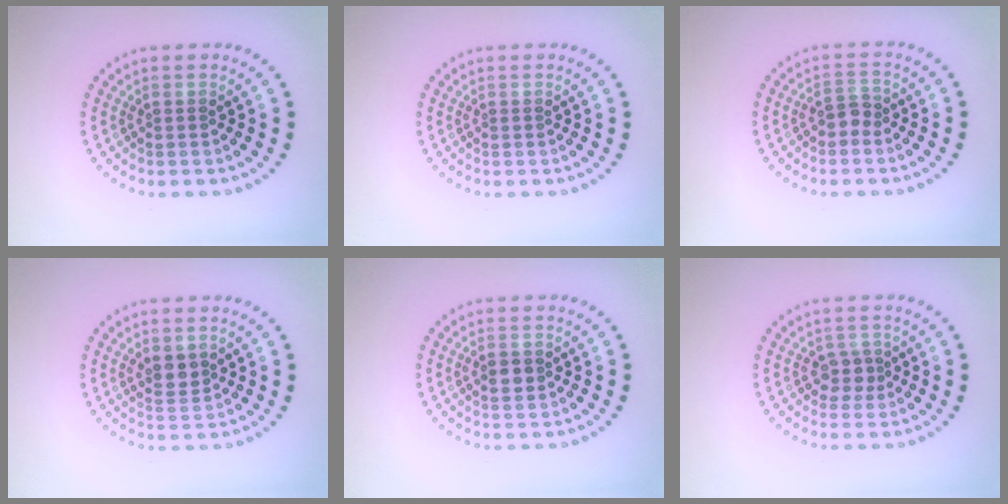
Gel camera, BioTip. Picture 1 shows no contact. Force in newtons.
{"total": 0.0}
{"total": 1.5, "press": 1.3, "slide": 0.8}
{"total": 1.9, "press": 1.7, "slide": 0.8}
{"total": 1.6, "press": 1.6, "slide": 0.1}
{"total": 1.7, "press": 1.4, "slide": 1.0}